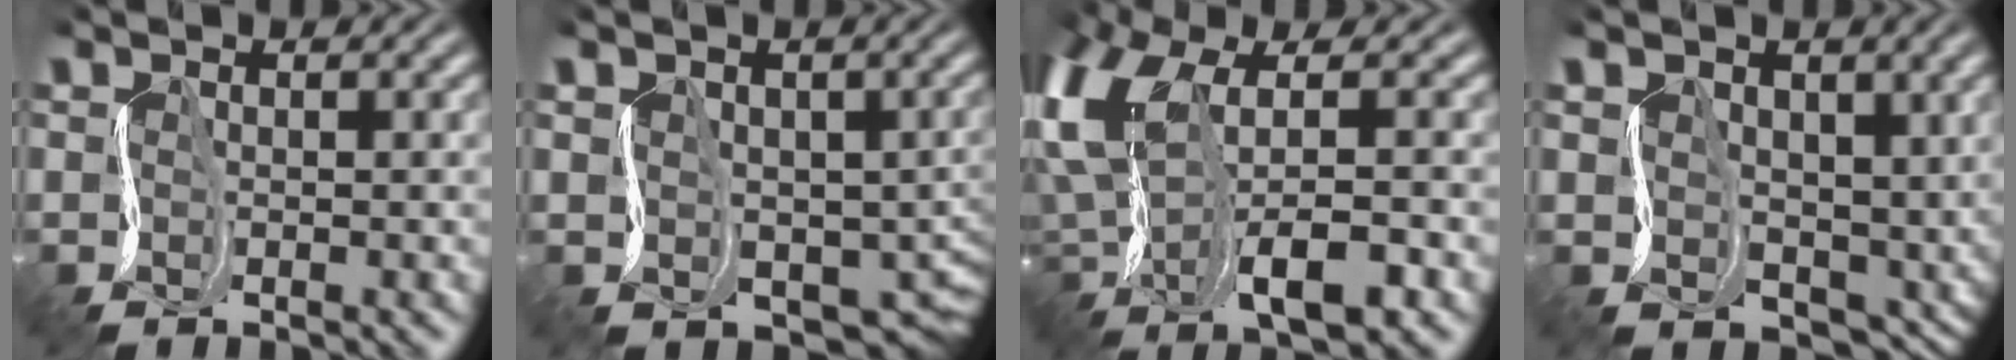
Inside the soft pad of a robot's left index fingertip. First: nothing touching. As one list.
[{"total": 6.2, "force": [-1.5, 4.6, 3.8], "torque": [-0.041, -0.021, -0.020]}, {"total": 10.7, "force": [-0.3, 4.8, 9.6], "torque": [-0.210, 0.001, -0.004]}, {"total": 4.5, "force": [0.8, 3.8, 2.3], "torque": [-0.029, -0.004, 0.024]}]